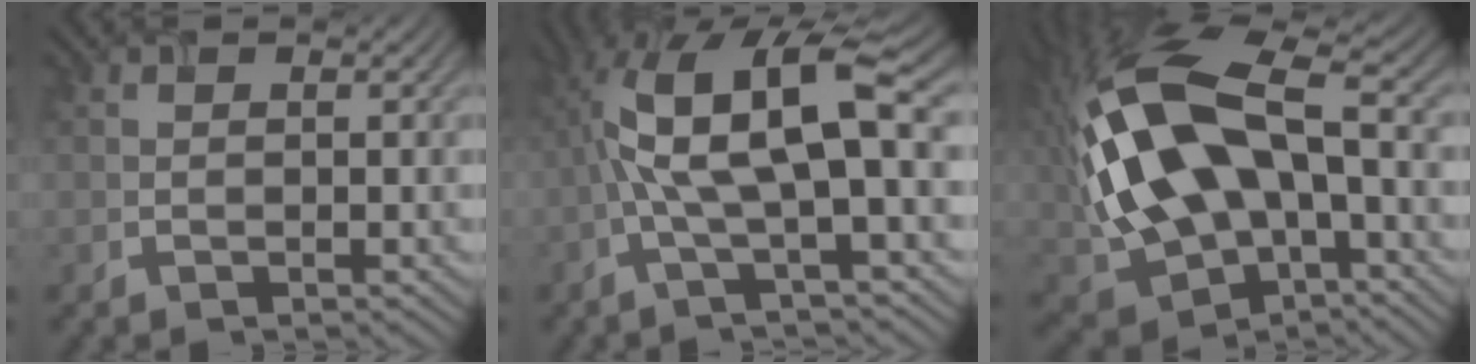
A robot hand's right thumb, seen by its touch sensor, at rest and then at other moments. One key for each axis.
{"total": 11.0, "fx": 0.4, "fy": 2.8, "fz": 10.7, "tx": -0.199, "ty": 0.011, "tz": 0.002}
{"total": 18.9, "fx": 1.1, "fy": 11.0, "fz": 15.4, "tx": -0.353, "ty": -0.015, "tz": 0.031}